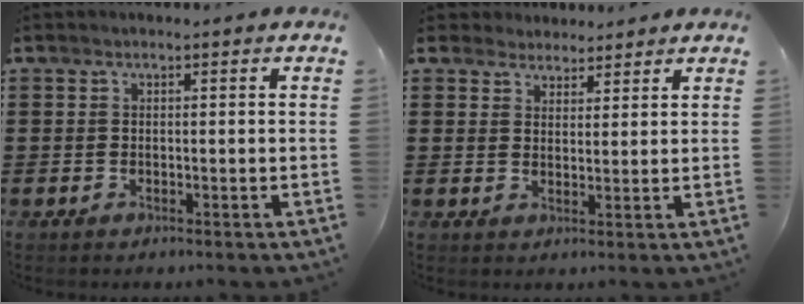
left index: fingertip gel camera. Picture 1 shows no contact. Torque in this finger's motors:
{"motor_torque": [2.14, 0.00, 0.07, 0.00]}